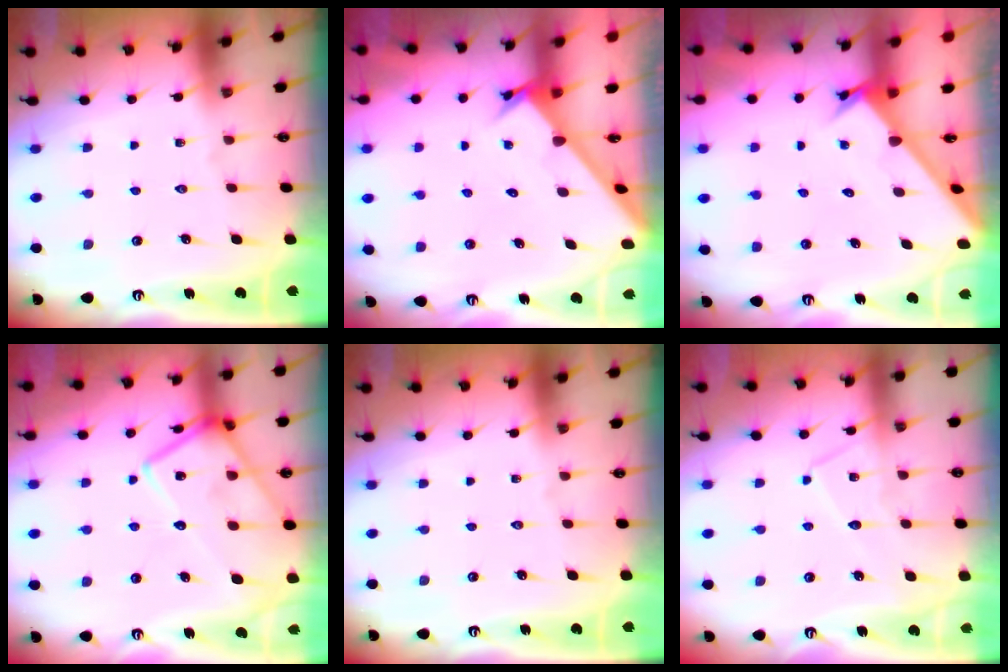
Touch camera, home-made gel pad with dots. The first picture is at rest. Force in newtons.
{"total": 2.4, "press": 2.4, "slide": 0.1}
{"total": 2.7, "press": 2.7, "slide": 0.3}
{"total": 19.2, "press": 19.2, "slide": 1.2}
{"total": 0.0}
{"total": 8.4, "press": 8.3, "slide": 0.6}